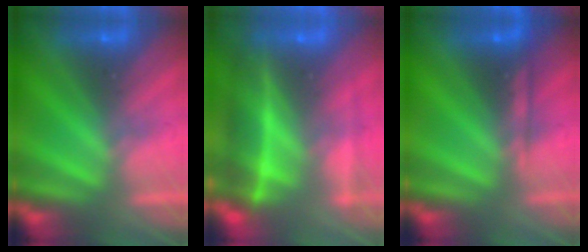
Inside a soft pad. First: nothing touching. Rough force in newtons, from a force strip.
{"total": 7.3}
{"total": 2.2}